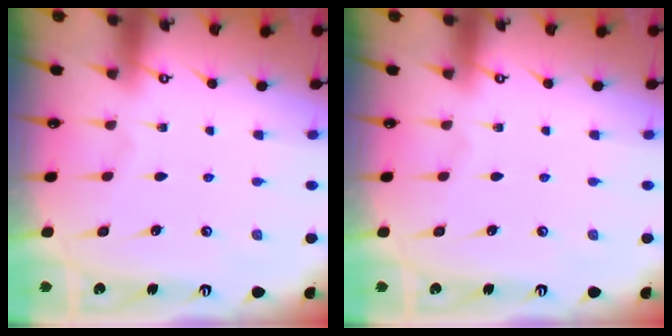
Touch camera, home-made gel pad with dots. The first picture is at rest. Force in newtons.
{"total": 0.0}